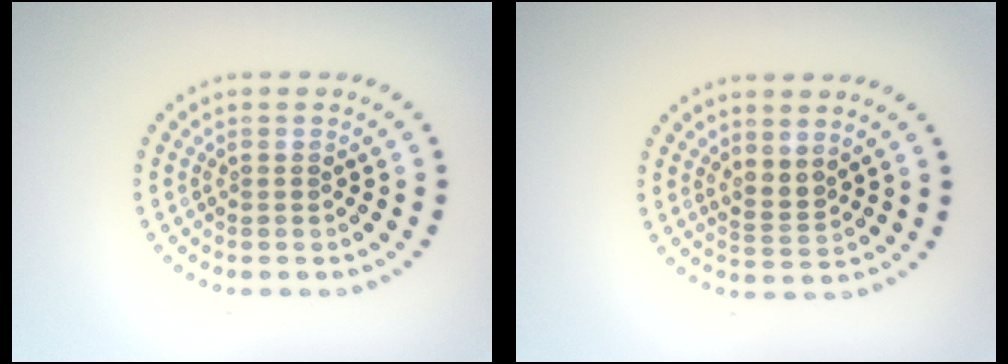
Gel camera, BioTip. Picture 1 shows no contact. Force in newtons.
{"total": 1.9, "press": 1.3, "slide": 1.3}